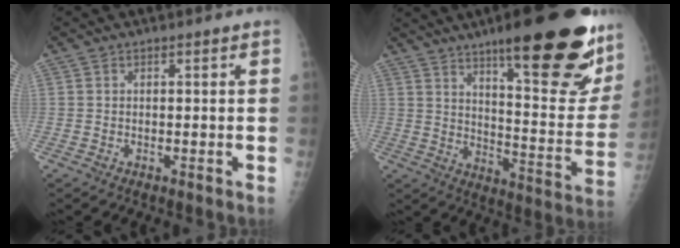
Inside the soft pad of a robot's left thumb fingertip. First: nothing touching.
{"total": 27.1, "force": [16.6, 6.6, 20.4], "torque": [-0.247, -0.081, 0.238]}